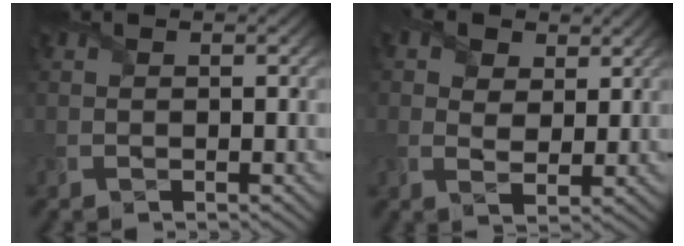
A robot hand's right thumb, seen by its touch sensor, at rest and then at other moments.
{"total": 4.1, "force": [2.2, 2.6, 2.3], "torque": [-0.061, -0.001, 0.030]}